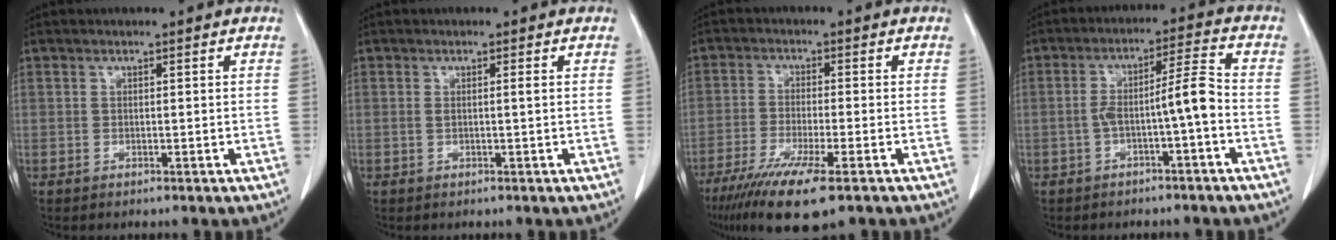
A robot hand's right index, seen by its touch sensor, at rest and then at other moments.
{"total": 0.9, "force": [0.2, -0.1, 0.9], "torque": [-0.018, 0.000, 0.003]}
{"total": 11.5, "force": [-7.5, 1.3, 8.7], "torque": [-0.150, -0.030, -0.120]}
{"total": 6.4, "force": [-1.9, 0.1, 6.1], "torque": [-0.105, 0.026, -0.027]}